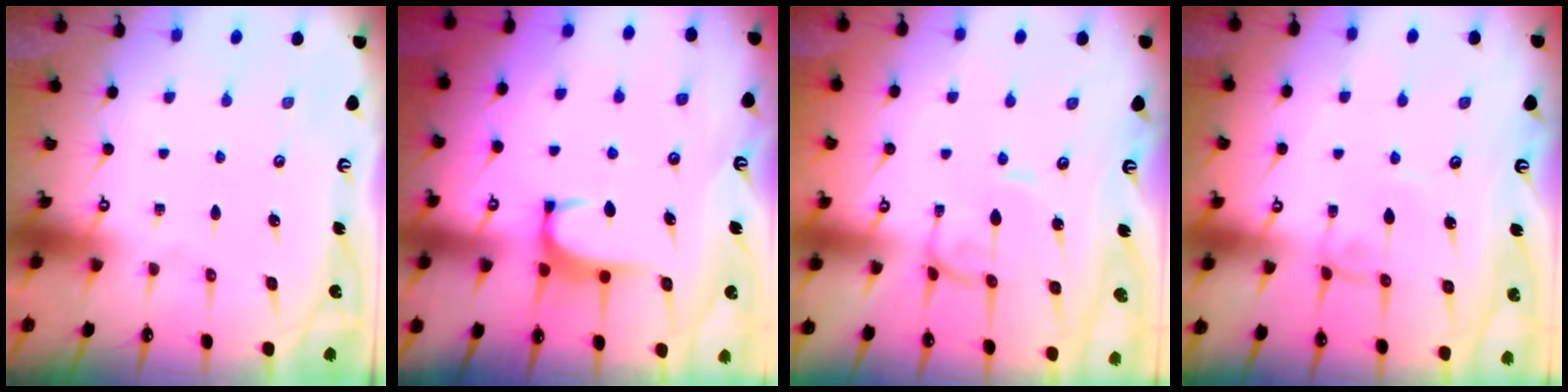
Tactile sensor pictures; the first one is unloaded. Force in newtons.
{"total": 1.6, "press": 1.6, "slide": 0.5}
{"total": 0.9, "press": 0.9, "slide": 0.4}
{"total": 2.6, "press": 2.6, "slide": 0.1}